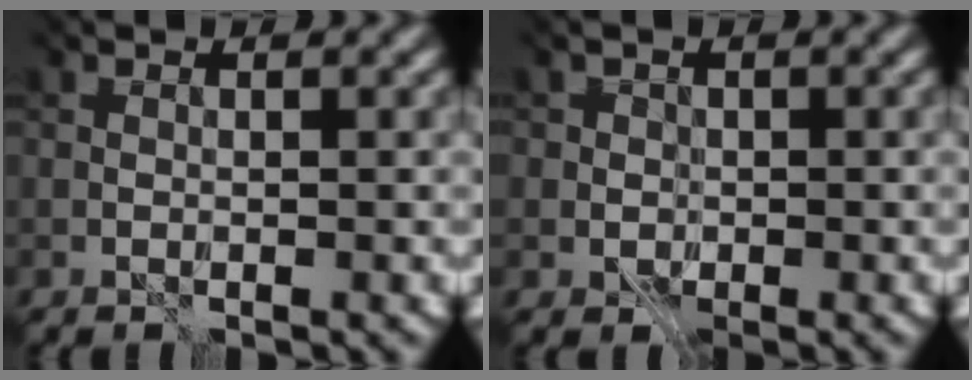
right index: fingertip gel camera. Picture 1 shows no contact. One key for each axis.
{"total": 1.4, "fx": 0.6, "fy": 1.3, "fz": -0.1, "tx": 0.021, "ty": 0.006, "tz": 0.002}